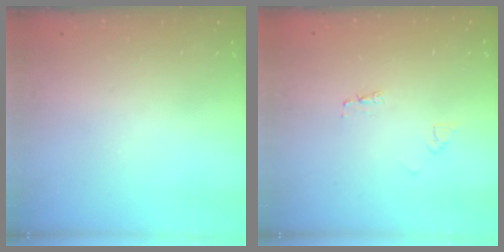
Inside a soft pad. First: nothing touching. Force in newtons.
{"total": 1.5, "press": 1.5, "slide": 0.1}